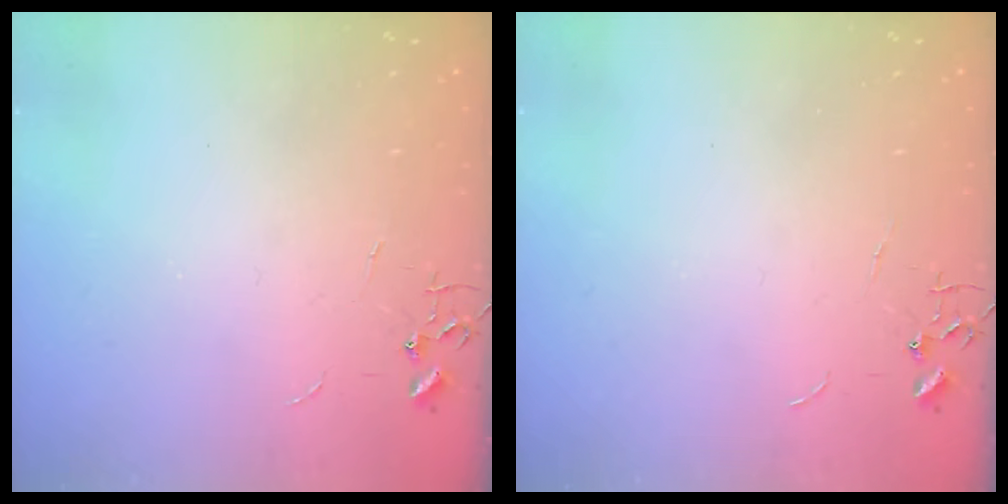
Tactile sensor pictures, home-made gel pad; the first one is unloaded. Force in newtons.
{"total": 0.0}